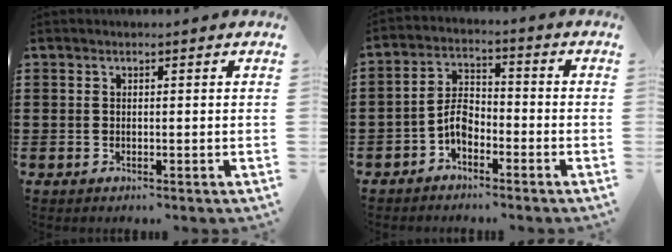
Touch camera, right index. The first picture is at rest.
{"total": 4.6, "force": [-2.4, 2.7, 2.9], "torque": [-0.067, 0.007, -0.050]}